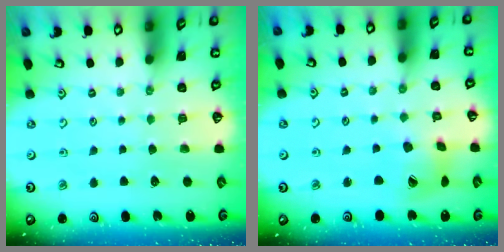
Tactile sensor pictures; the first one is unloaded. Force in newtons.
{"total": 10.5, "press": 10.4, "slide": 1.3}